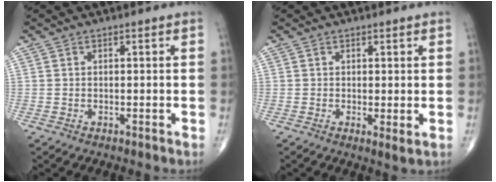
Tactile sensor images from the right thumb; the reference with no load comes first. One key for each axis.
{"total": 2.0, "fx": 0.2, "fy": 0.5, "fz": 1.9, "tx": -0.032, "ty": -0.010, "tz": 0.002}